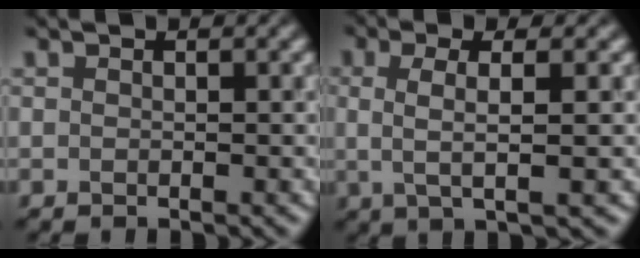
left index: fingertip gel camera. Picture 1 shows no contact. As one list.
[{"total": 3.3, "force": [0.1, 0.7, 3.2], "torque": [-0.060, 0.004, 0.009]}]